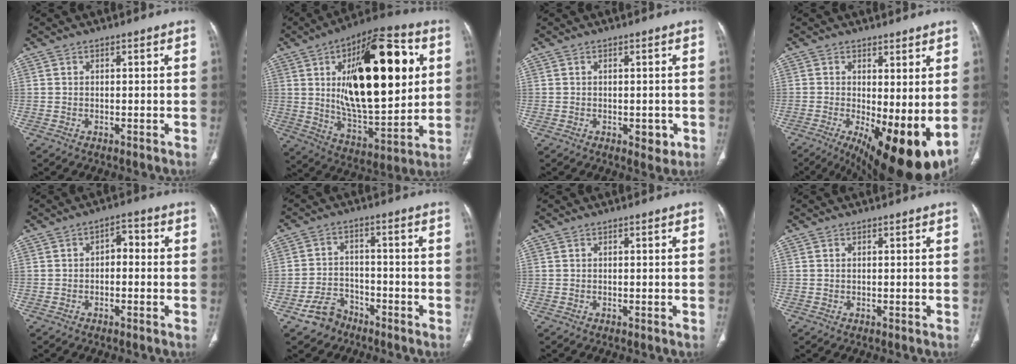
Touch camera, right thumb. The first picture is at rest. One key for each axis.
{"total": 30.1, "fx": 6.7, "fy": 12.9, "fz": 26.3, "tx": -0.383, "ty": -0.018, "tz": 0.103}
{"total": 2.8, "fx": -0.8, "fy": 1.7, "fz": 2.1, "tx": -0.014, "ty": -0.001, "tz": -0.003}
{"total": 14.8, "fx": -1.9, "fy": 5.4, "fz": 13.6, "tx": -0.208, "ty": -0.027, "tz": -0.007}
{"total": 3.5, "fx": -0.3, "fy": 2.2, "fz": 2.7, "tx": -0.023, "ty": 0.019, "tz": -0.014}
{"total": 6.0, "fx": -4.1, "fy": 4.1, "fz": 1.3, "tx": -0.010, "ty": 0.030, "tz": -0.073}
{"total": 0.0}
{"total": 0.0}